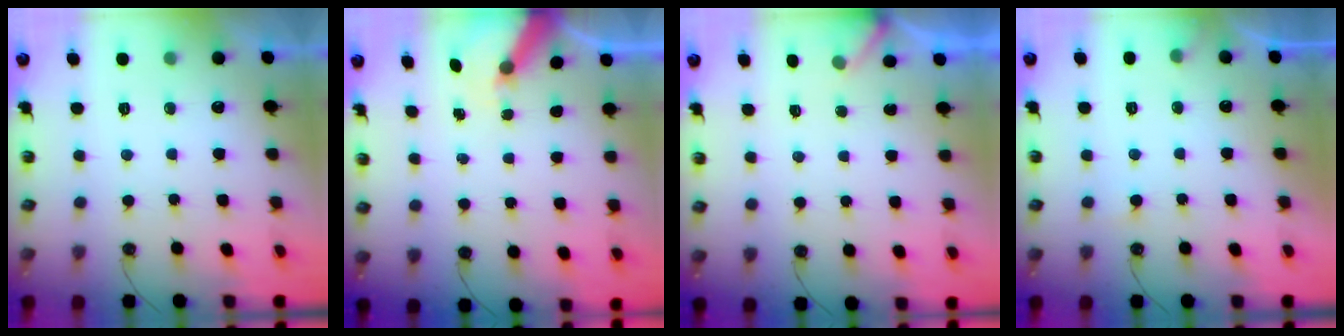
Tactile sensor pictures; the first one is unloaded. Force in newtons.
{"total": 6.4, "press": 6.4, "slide": 0.3}
{"total": 1.7, "press": 1.7, "slide": 0.1}
{"total": 6.0, "press": 6.0, "slide": 0.3}